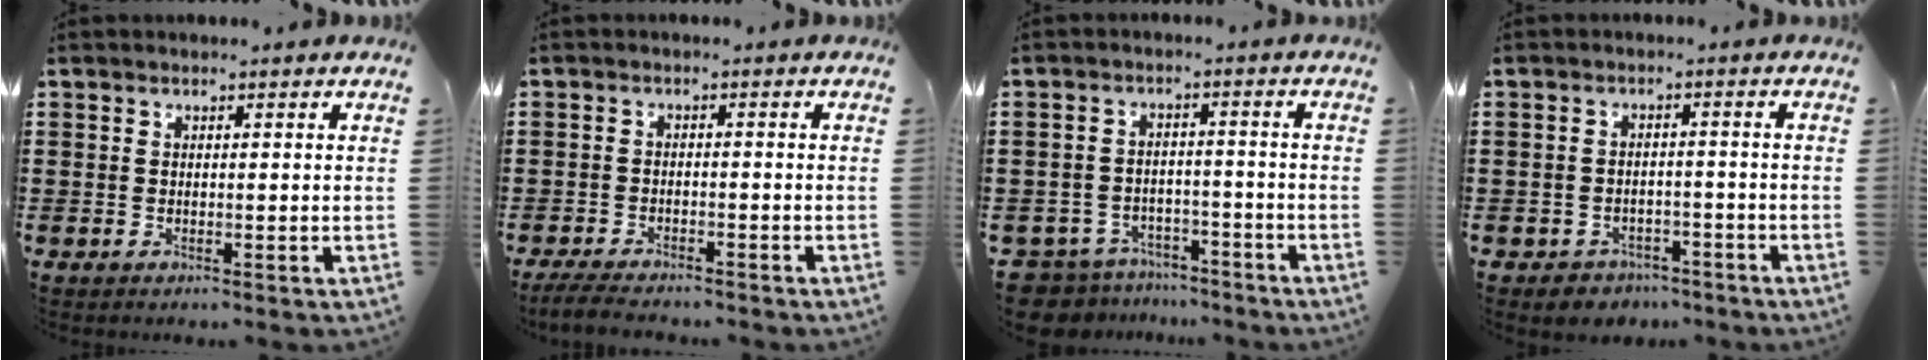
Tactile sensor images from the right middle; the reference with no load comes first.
{"total": 3.4, "force": [-3.2, 0.5, 0.9], "torque": [-0.025, -0.004, -0.067]}
{"total": 5.1, "force": [-5.0, 1.1, 0.2], "torque": [-0.030, 0.001, -0.110]}
{"total": 2.7, "force": [-2.5, 0.8, -0.2], "torque": [-0.006, 0.000, -0.055]}